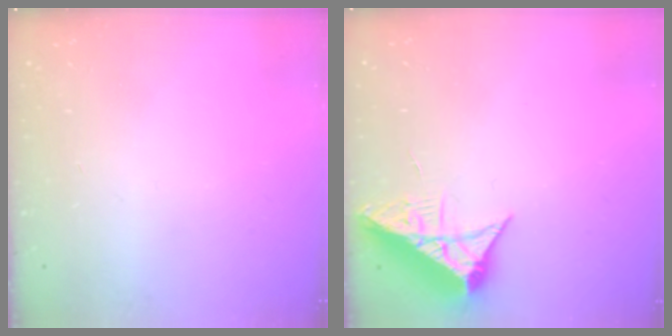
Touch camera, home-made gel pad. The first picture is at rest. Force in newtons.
{"total": 8.4, "press": 8.4, "slide": 0.5}